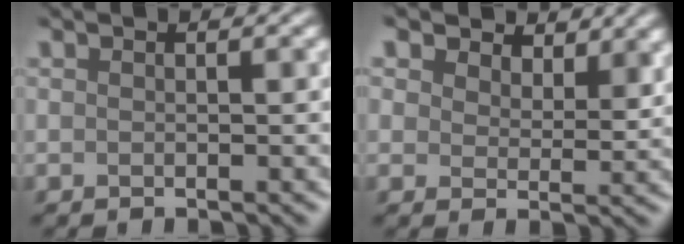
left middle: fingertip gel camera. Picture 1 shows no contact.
{"total": 3.3, "force": [3.0, 1.4, 0.1], "torque": [-0.019, 0.001, 0.043]}